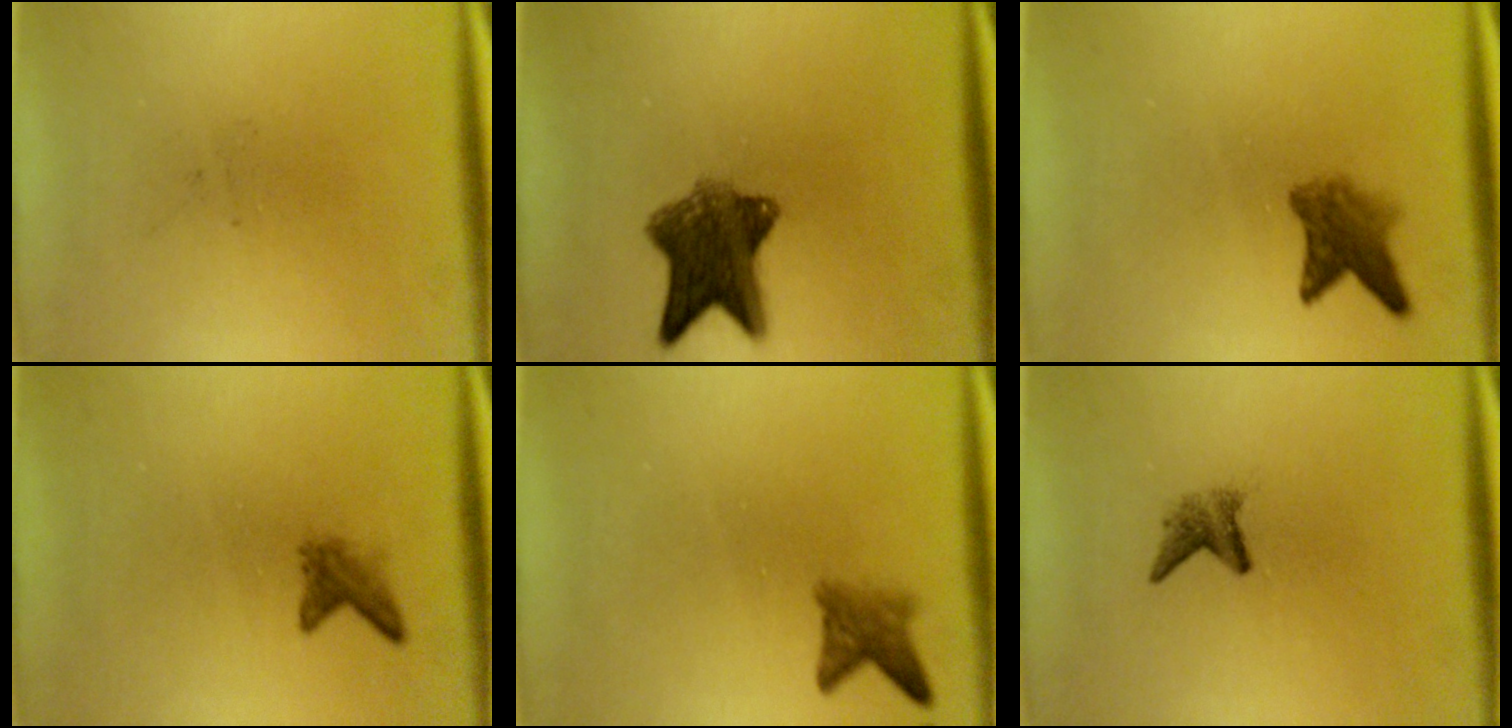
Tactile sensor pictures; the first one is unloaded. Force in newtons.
{"total": 7.7}
{"total": 3.8}
{"total": 1.7}
{"total": 2.5}
{"total": 2.0}